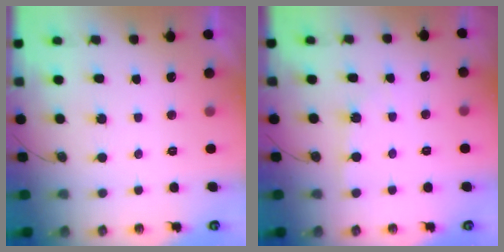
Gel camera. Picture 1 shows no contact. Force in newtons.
{"total": 2.4, "press": 2.4, "slide": 0.3}